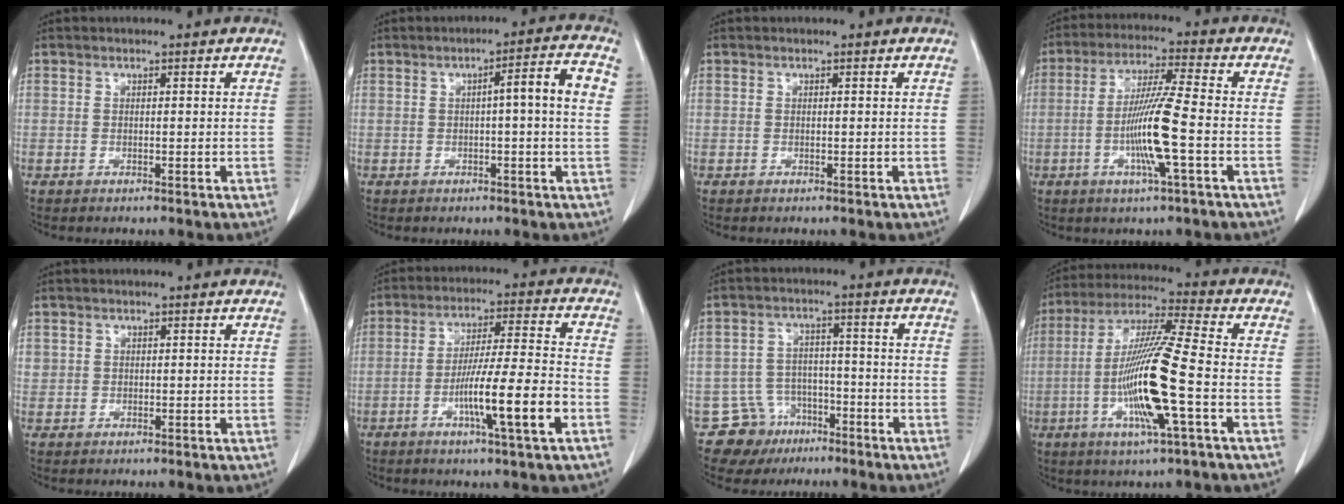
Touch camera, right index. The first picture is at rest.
{"total": 6.0, "force": [0.7, -0.2, 6.0], "torque": [-0.082, 0.012, 0.005]}
{"total": 0.0}
{"total": 10.3, "force": [-2.4, -0.5, 10.0], "torque": [-0.196, -0.008, -0.050]}
{"total": 1.2, "force": [0.4, 1.1, 0.1], "torque": [0.011, 0.006, 0.005]}
{"total": 11.8, "force": [-4.4, -0.3, 11.0], "torque": [-0.188, -0.005, -0.075]}
{"total": 7.0, "force": [-4.4, 5.5, -0.2], "torque": [0.015, 0.024, -0.065]}
{"total": 15.1, "force": [-3.6, 0.1, 14.7], "torque": [-0.294, -0.009, -0.073]}